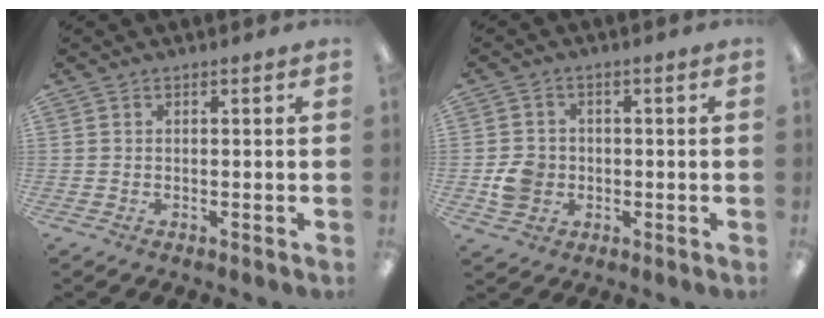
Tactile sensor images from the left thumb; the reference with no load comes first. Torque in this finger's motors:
{"motor_torque": [-0.24, 0.25, -0.03, -0.01, 0.00]}